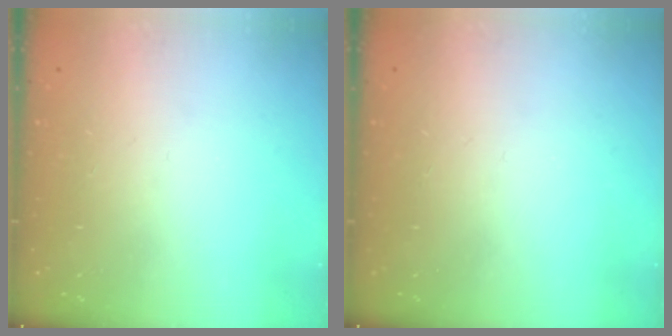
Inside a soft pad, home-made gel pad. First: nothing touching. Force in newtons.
{"total": 0.0}